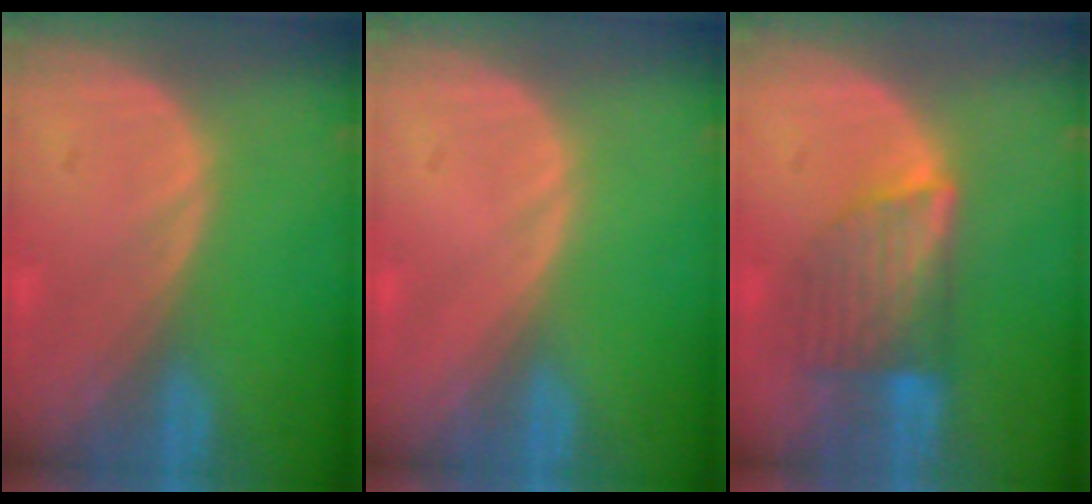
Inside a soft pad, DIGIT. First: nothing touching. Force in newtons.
{"total": 0.0}
{"total": 7.0, "press": 6.4, "slide": 2.8}